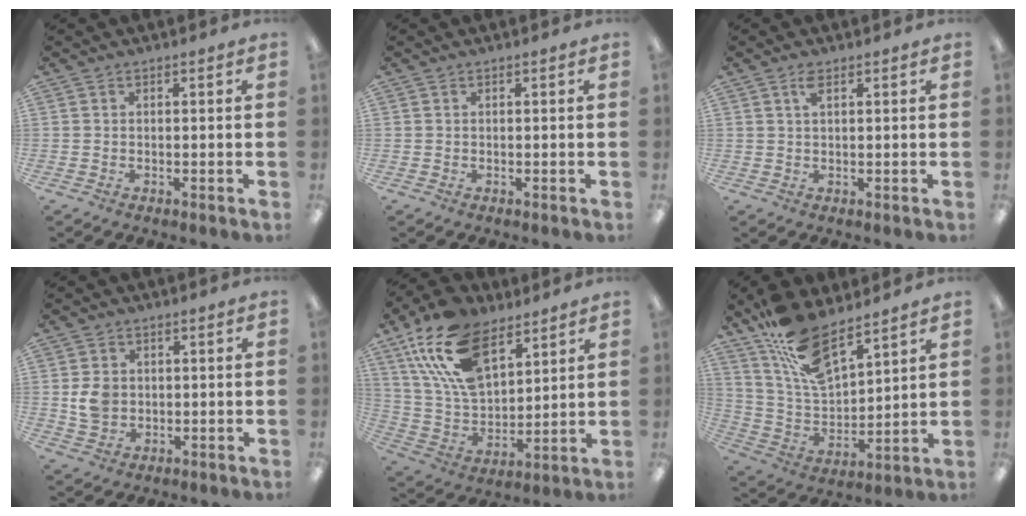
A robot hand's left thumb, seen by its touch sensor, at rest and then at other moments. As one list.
[{"total": 0.0}, {"total": 2.4, "force": [1.3, 0.9, 1.8], "torque": [-0.033, 0.000, 0.021]}, {"total": 5.6, "force": [0.4, 4.7, 3.0], "torque": [-0.051, 0.002, 0.008]}, {"total": 21.1, "force": [12.1, 11.5, 12.8], "torque": [-0.283, -0.045, 0.220]}, {"total": 15.3, "force": [11.0, 5.9, 8.8], "torque": [-0.176, -0.056, 0.204]}]